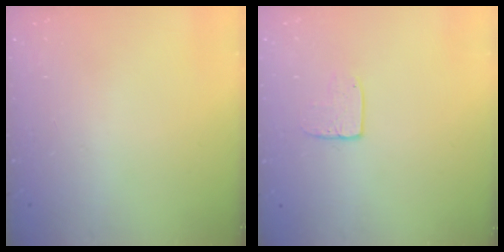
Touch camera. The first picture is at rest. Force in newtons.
{"total": 6.5, "press": 6.5, "slide": 0.4}